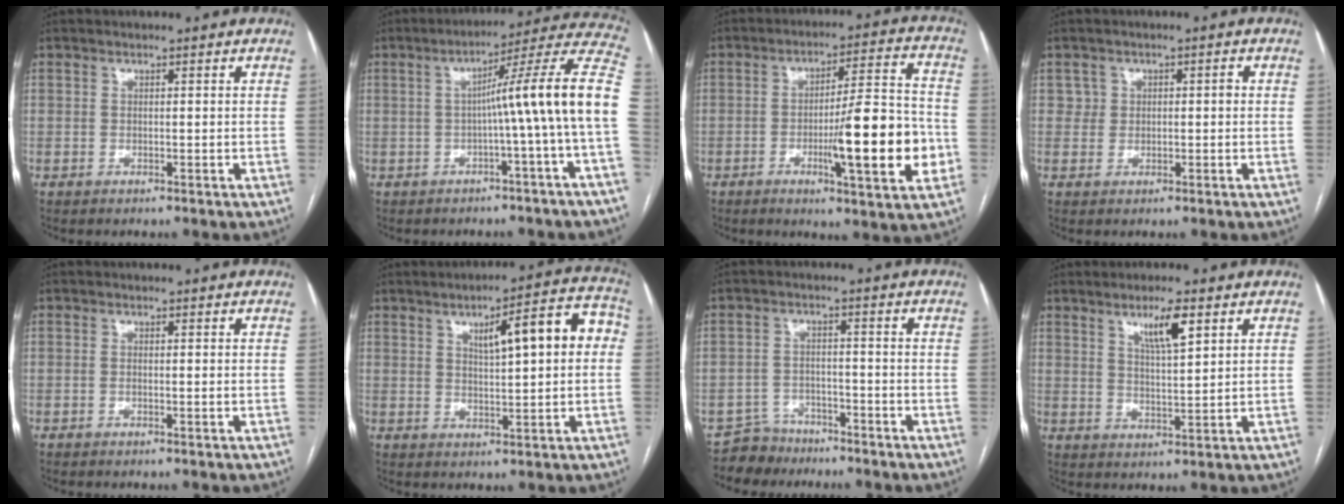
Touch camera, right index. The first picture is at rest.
{"total": 13.9, "force": [-1.2, -2.4, 13.7], "torque": [-0.167, 0.031, -0.025]}
{"total": 15.7, "force": [-3.9, 1.5, 15.1], "torque": [-0.226, -0.002, -0.057]}
{"total": 2.1, "force": [0.4, 1.9, 0.9], "torque": [-0.010, 0.010, 0.009]}
{"total": 0.7, "force": [-0.1, 0.1, 0.7], "torque": [-0.016, -0.001, -0.001]}
{"total": 11.0, "force": [2.3, 2.1, 10.5], "torque": [-0.141, 0.032, 0.031]}
{"total": 4.6, "force": [-3.9, 2.2, -1.0], "torque": [0.021, 0.003, -0.071]}
{"total": 5.9, "force": [3.3, 0.7, 4.8], "torque": [-0.084, -0.004, 0.059]}